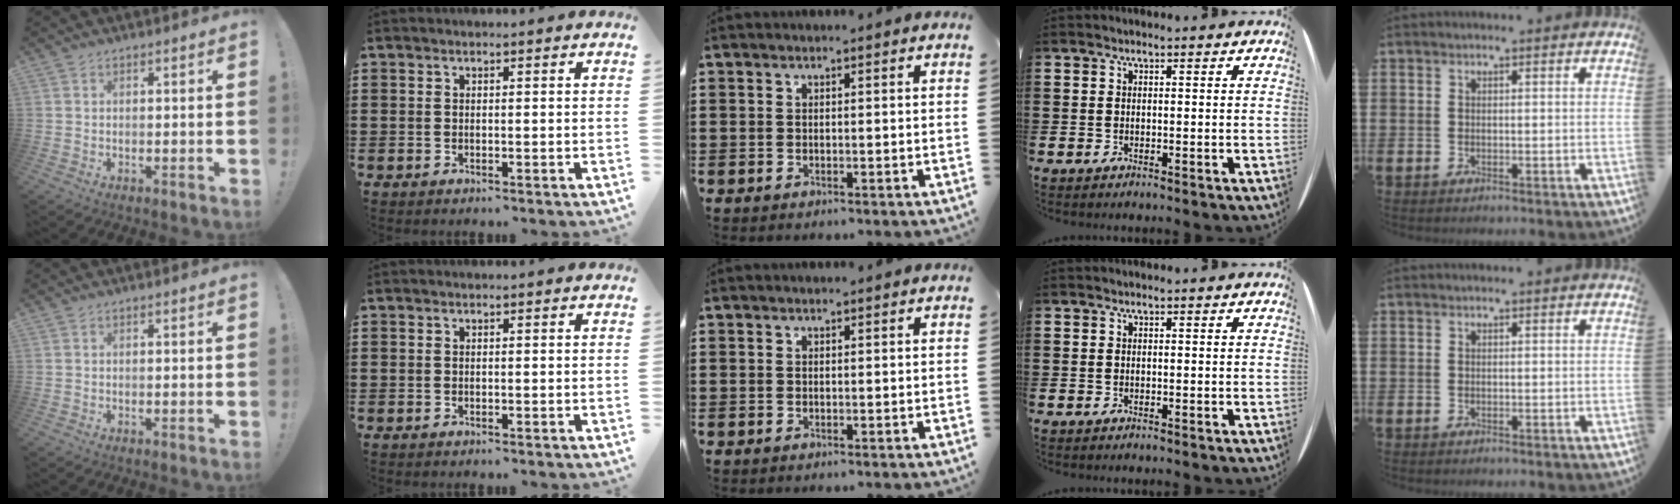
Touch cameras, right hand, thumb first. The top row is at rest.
{}